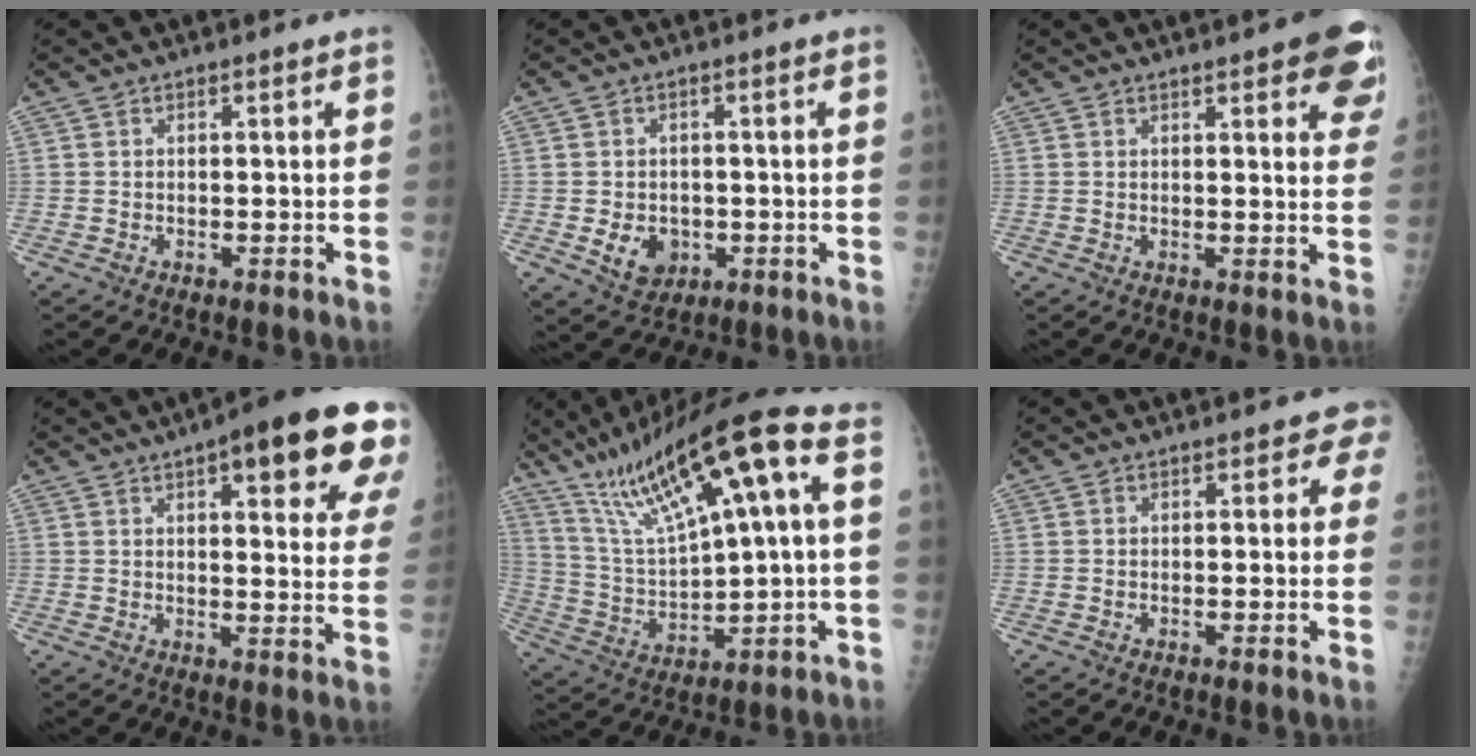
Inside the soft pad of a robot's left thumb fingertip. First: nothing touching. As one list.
[{"total": 5.8, "force": [-1.3, 4.7, 3.2], "torque": [-0.033, 0.001, -0.009]}, {"total": 11.1, "force": [6.2, 3.4, 8.6], "torque": [-0.072, -0.020, 0.065]}, {"total": 20.8, "force": [10.8, 5.9, 16.7], "torque": [-0.191, -0.024, 0.129]}, {"total": 20.9, "force": [8.1, 4.5, 18.7], "torque": [-0.324, 0.011, 0.154]}, {"total": 2.3, "force": [0.8, 1.5, 1.5], "torque": [0.010, 0.003, -0.002]}]